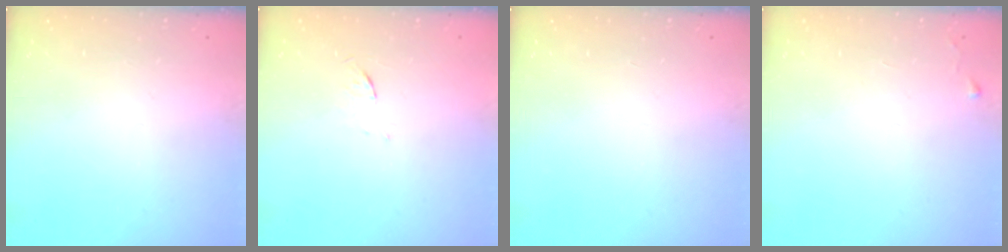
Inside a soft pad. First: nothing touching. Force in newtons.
{"total": 3.1, "press": 2.8, "slide": 1.2}
{"total": 0.0}
{"total": 3.3, "press": 3.3, "slide": 0.5}